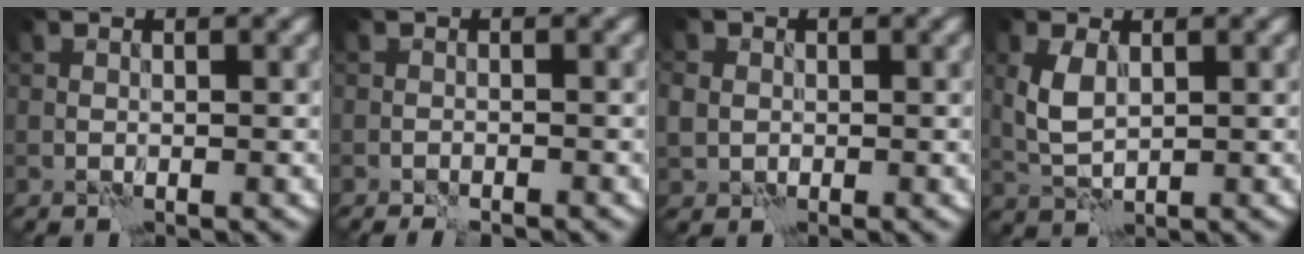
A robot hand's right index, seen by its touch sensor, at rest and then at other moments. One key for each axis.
{"total": 1.7, "fx": -1.6, "fy": 0.1, "fz": 0.6, "tx": -0.020, "ty": 0.003, "tz": -0.025}
{"total": 2.2, "fx": 0.1, "fy": 2.1, "fz": 0.7, "tx": -0.018, "ty": 0.008, "tz": 0.001}
{"total": 3.1, "fx": 0.7, "fy": 1.7, "fz": 2.5, "tx": -0.062, "ty": 0.003, "tz": 0.016}